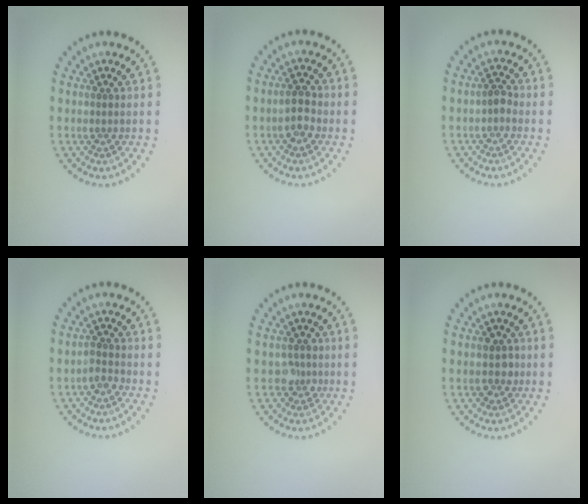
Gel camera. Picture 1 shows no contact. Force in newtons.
{"total": 2.2, "press": 2.1, "slide": 0.5}
{"total": 1.1, "press": 1.0, "slide": 0.5}
{"total": 1.4, "press": 1.1, "slide": 0.9}
{"total": 1.6, "press": 1.4, "slide": 0.8}
{"total": 1.7, "press": 1.7, "slide": 0.3}